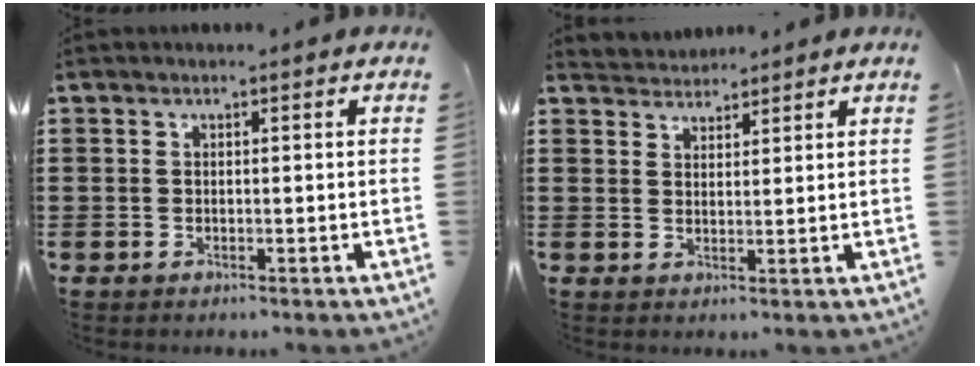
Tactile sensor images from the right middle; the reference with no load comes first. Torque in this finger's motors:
{"motor_torque": [-1.01, -0.82, -0.02, -0.03]}